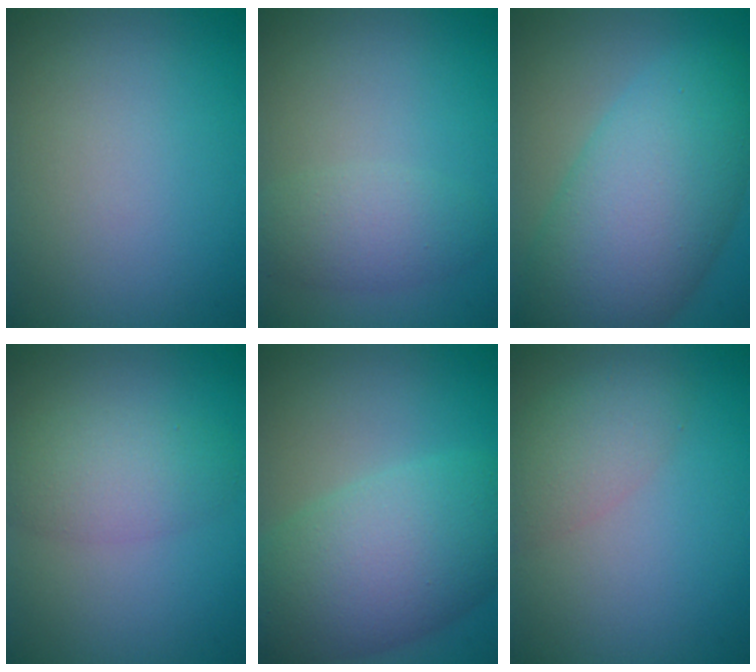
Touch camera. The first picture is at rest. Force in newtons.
{"total": 2.7, "press": 2.7, "slide": 0.1}
{"total": 11.1, "press": 11.1, "slide": 0.3}
{"total": 3.6, "press": 3.6, "slide": 0.2}
{"total": 9.0, "press": 9.0, "slide": 0.5}
{"total": 3.1, "press": 3.1, "slide": 0.2}